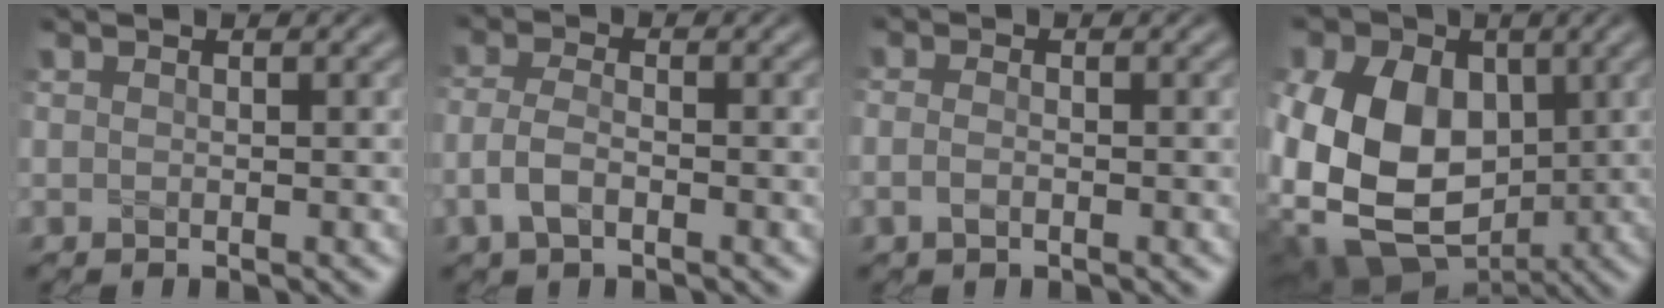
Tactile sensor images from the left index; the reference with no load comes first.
{"total": 2.9, "force": [-1.3, 1.5, 2.1], "torque": [-0.045, 0.003, -0.033]}
{"total": 1.2, "force": [-0.4, 0.6, 0.9], "torque": [-0.021, 0.000, -0.012]}
{"total": 17.5, "force": [-0.2, 14.4, 9.9], "torque": [-0.225, 0.001, -0.021]}